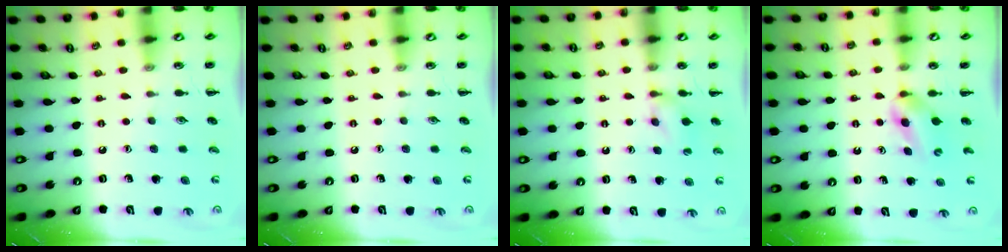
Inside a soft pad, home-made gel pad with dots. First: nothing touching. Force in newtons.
{"total": 0.0}
{"total": 4.9, "press": 4.6, "slide": 1.6}
{"total": 2.8, "press": 2.5, "slide": 1.3}